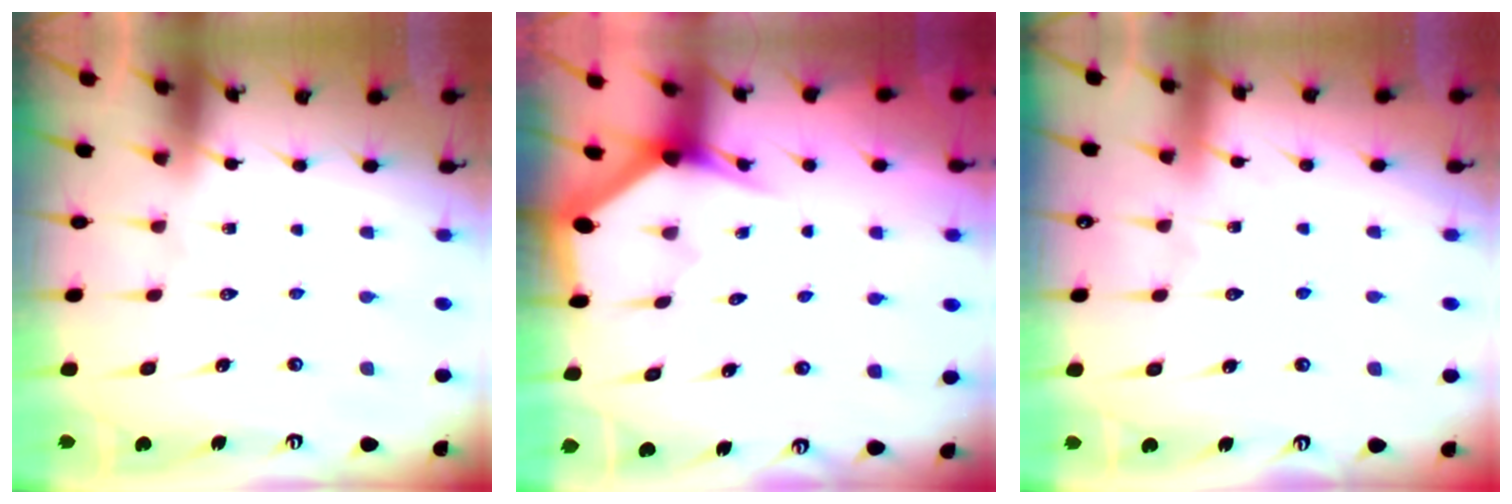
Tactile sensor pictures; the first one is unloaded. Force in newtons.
{"total": 3.0, "press": 3.0, "slide": 0.0}
{"total": 3.6, "press": 3.5, "slide": 0.4}